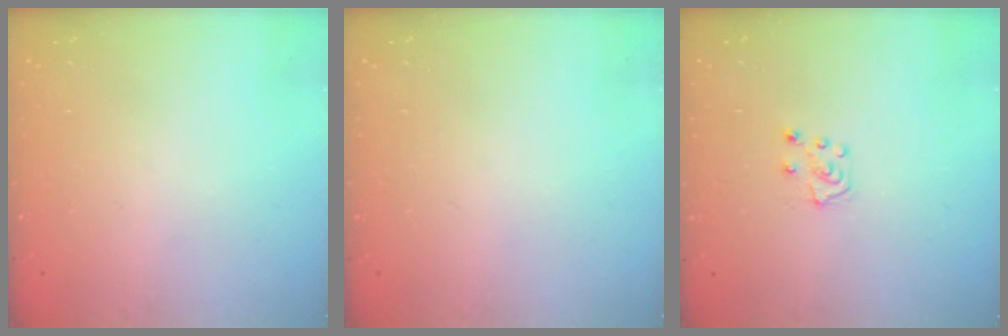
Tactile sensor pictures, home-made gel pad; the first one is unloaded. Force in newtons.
{"total": 0.0}
{"total": 6.4, "press": 6.3, "slide": 0.5}